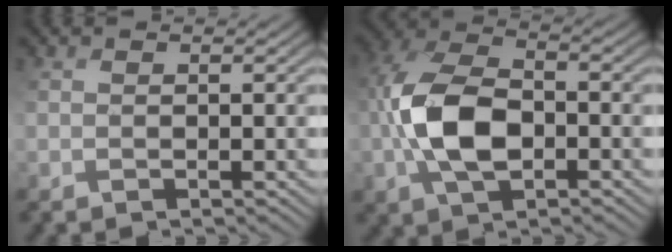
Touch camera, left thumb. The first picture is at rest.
{"total": 9.1, "force": [-1.2, 5.2, 7.4], "torque": [-0.163, 0.016, -0.031]}